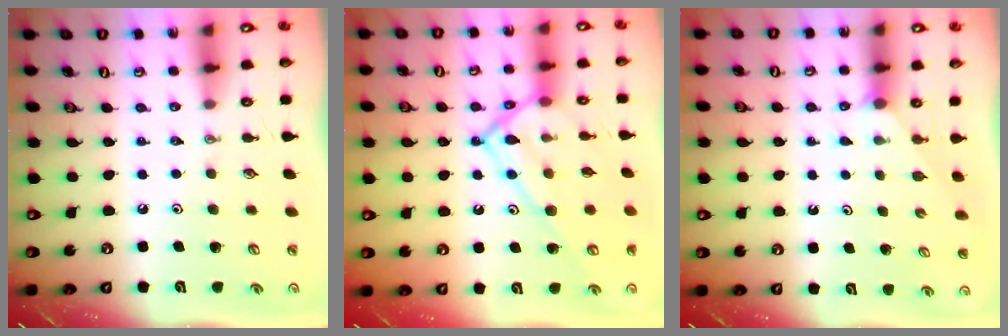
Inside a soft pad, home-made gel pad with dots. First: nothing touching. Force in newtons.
{"total": 16.1, "press": 16.1, "slide": 0.8}
{"total": 1.8, "press": 1.8, "slide": 0.2}